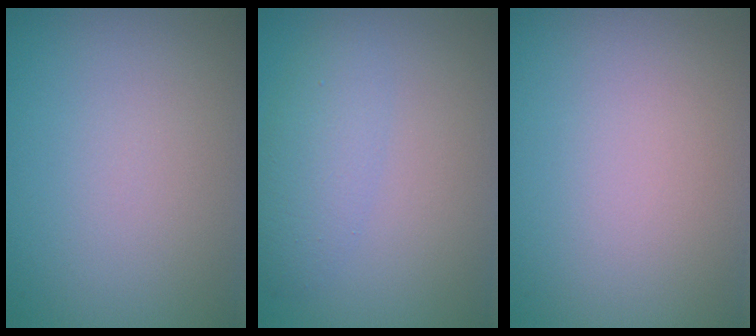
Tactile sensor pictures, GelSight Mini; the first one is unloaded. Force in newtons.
{"total": 2.6, "press": 2.6, "slide": 0.1}
{"total": 0.0}